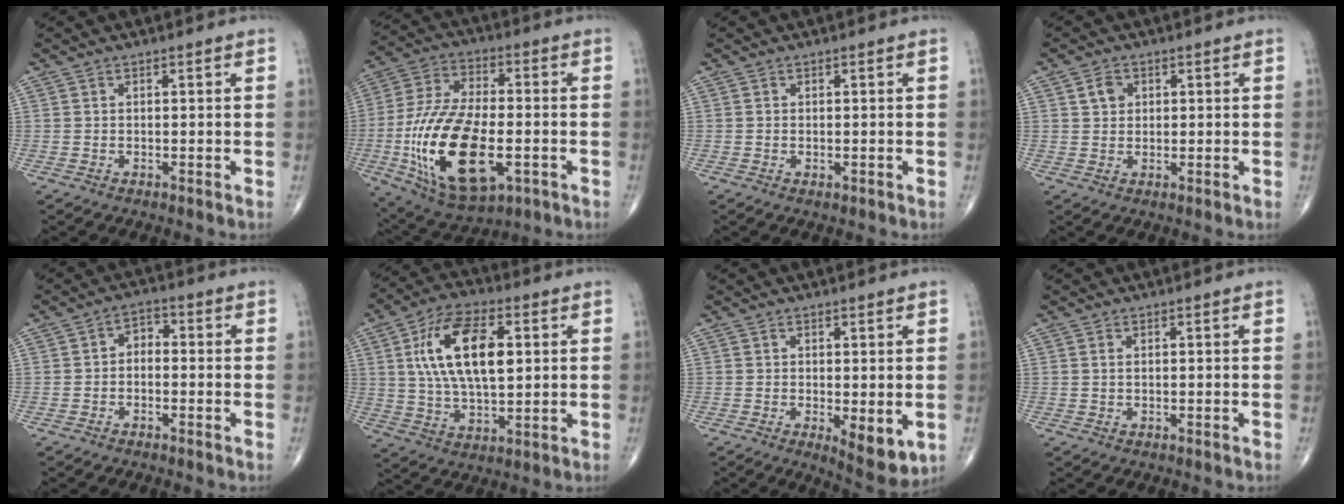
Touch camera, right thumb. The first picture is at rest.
{"total": 23.2, "force": [-5.4, 11.4, 19.5], "torque": [-0.385, 0.007, -0.080]}
{"total": 0.7, "force": [-0.2, 0.4, 0.6], "torque": [-0.011, -0.003, -0.001]}
{"total": 3.0, "force": [1.0, 2.4, 1.5], "torque": [-0.014, -0.002, 0.018]}
{"total": 3.2, "force": [-0.7, 2.3, 2.2], "torque": [-0.016, 0.018, -0.025]}
{"total": 16.7, "force": [3.7, 8.1, 14.1], "torque": [-0.247, 0.000, 0.065]}
{"total": 6.5, "force": [-1.2, 2.4, 6.0], "torque": [-0.077, -0.020, -0.011]}
{"total": 0.6, "force": [0.2, 0.2, 0.5], "torque": [-0.010, 0.004, 0.003]}